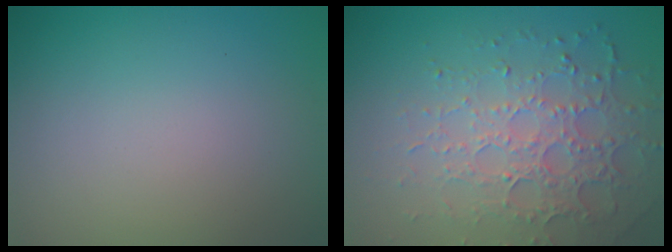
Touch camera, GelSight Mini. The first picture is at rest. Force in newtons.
{"total": 4.8, "press": 4.2, "slide": 2.4}